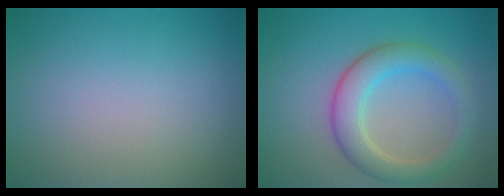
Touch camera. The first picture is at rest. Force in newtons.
{"total": 4.5, "press": 4.5, "slide": 0.3}